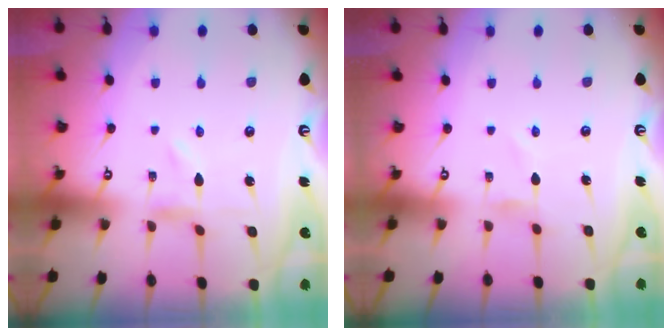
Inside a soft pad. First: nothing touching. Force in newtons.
{"total": 1.1, "press": 1.1, "slide": 0.1}